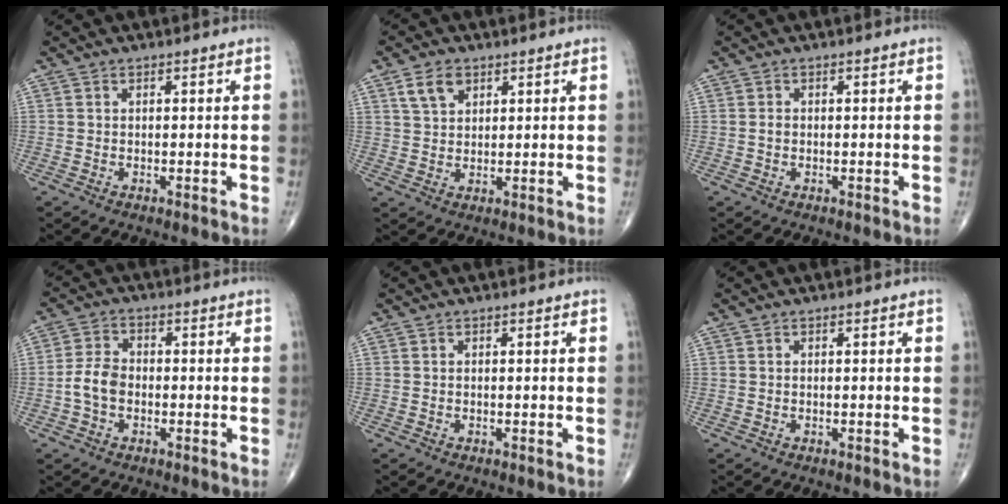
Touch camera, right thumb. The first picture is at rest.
{"total": 6.6, "force": [3.5, 4.3, 3.6], "torque": [-0.050, -0.013, 0.067]}
{"total": 0.9, "force": [-0.1, 0.7, 0.5], "torque": [-0.009, 0.002, -0.003]}
{"total": 5.2, "force": [-1.3, 3.7, 3.5], "torque": [-0.067, 0.017, -0.031]}
{"total": 0.0}
{"total": 0.0}